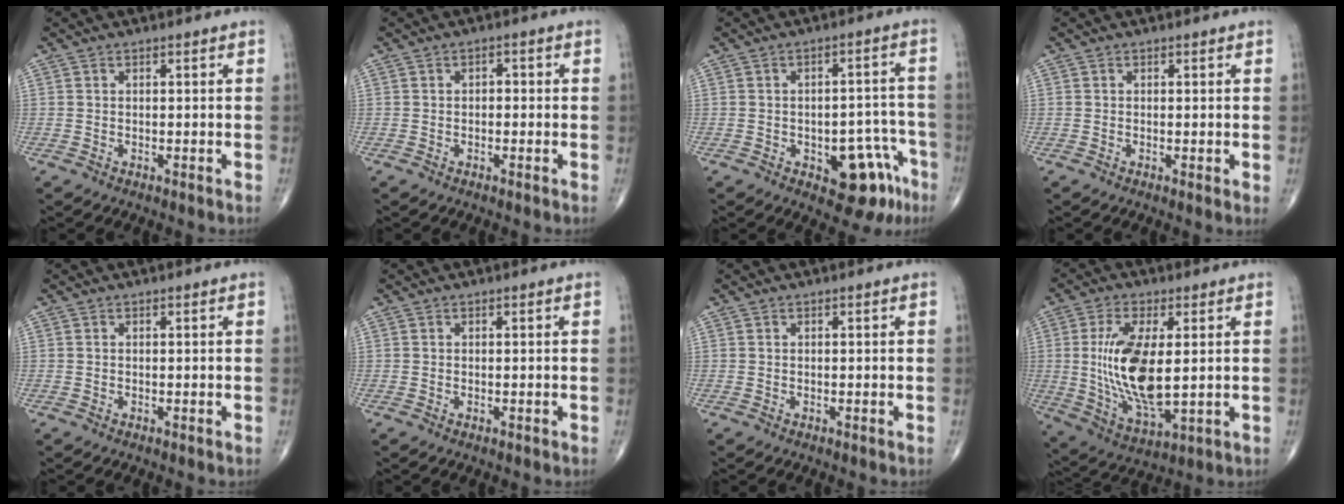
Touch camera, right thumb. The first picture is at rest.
{"total": 1.5, "force": [-0.1, 1.0, 1.1], "torque": [-0.004, 0.005, -0.007]}
{"total": 10.9, "force": [-5.1, 5.6, 7.8], "torque": [-0.055, 0.040, -0.057]}
{"total": 0.9, "force": [0.0, 0.1, 0.9], "torque": [-0.016, -0.005, -0.003]}
{"total": 0.0}
{"total": 0.0}
{"total": 0.0}
{"total": 15.5, "force": [1.2, 6.4, 14.1], "torque": [-0.277, -0.021, 0.034]}